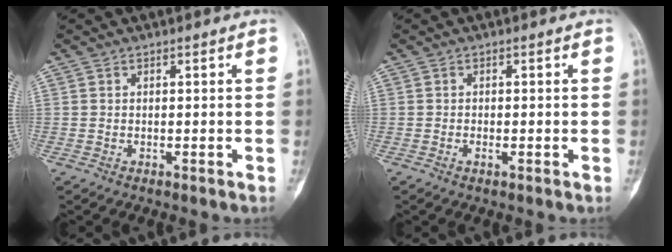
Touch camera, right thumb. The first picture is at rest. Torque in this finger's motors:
{"motor_torque": [-0.36, -0.02, -0.08, 0.25, -0.01]}